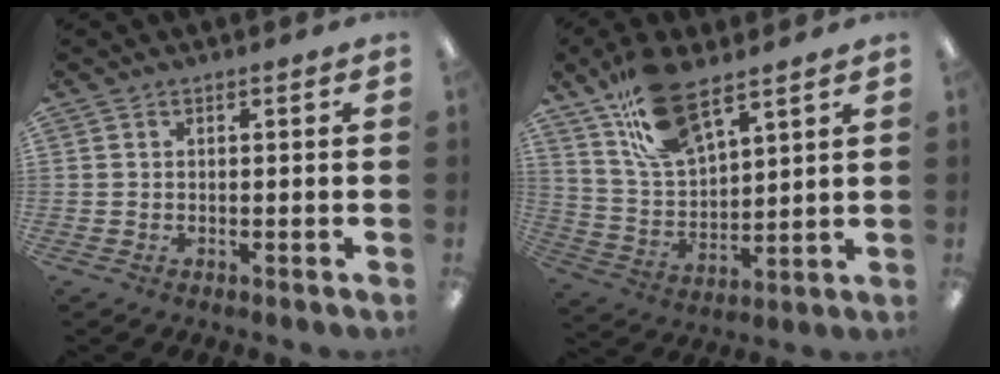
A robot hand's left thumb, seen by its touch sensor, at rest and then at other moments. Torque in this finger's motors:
{"motor_torque": [0.36, 0.47, -0.14, -0.23, 0.07]}